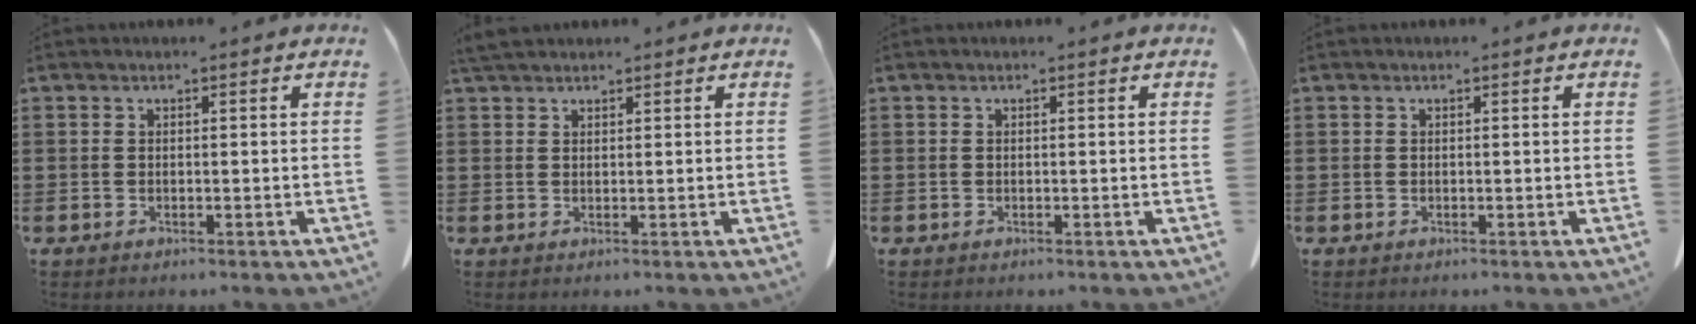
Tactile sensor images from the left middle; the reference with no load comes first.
{"total": 2.1, "force": [1.9, 0.5, 0.9], "torque": [-0.024, 0.003, 0.037]}
{"total": 0.0}
{"total": 0.0}